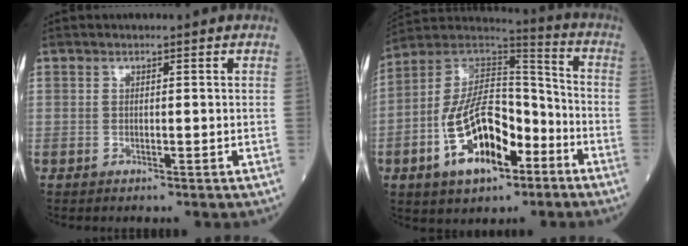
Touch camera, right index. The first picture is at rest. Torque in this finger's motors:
{"motor_torque": [1.35, -0.79, 1.05, 0.21]}